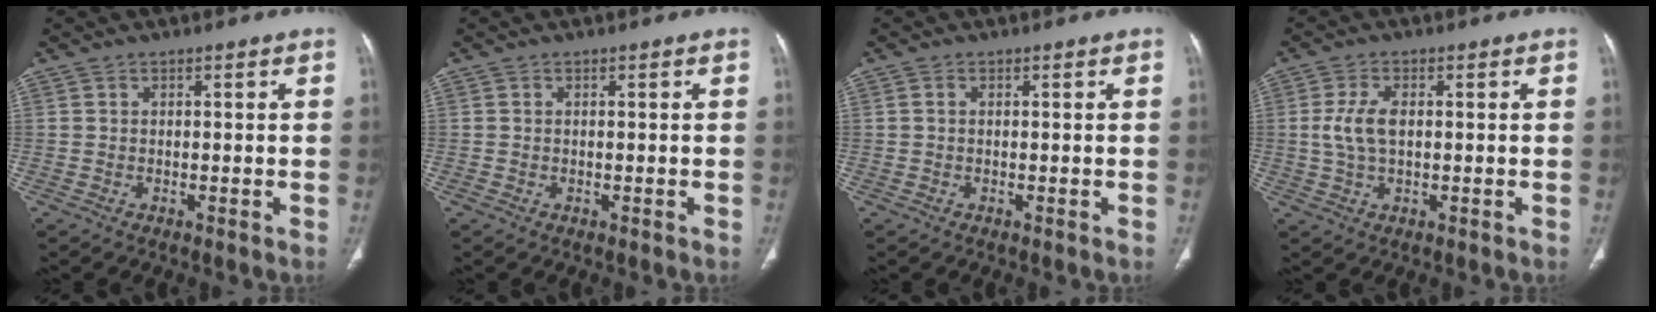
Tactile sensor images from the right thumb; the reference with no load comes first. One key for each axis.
{"total": 0.0}
{"total": 0.5, "fx": 0.0, "fy": 0.3, "fz": 0.4, "tx": -0.010, "ty": 0.000, "tz": 0.000}
{"total": 5.3, "fx": 0.4, "fy": 2.7, "fz": 4.5, "tx": -0.103, "ty": 0.004, "tz": 0.007}